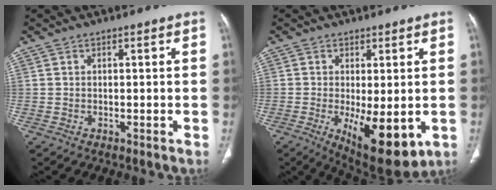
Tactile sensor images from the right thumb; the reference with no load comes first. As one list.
[{"total": 12.4, "force": [-2.9, 4.9, 11.0], "torque": [-0.157, -0.025, -0.026]}]